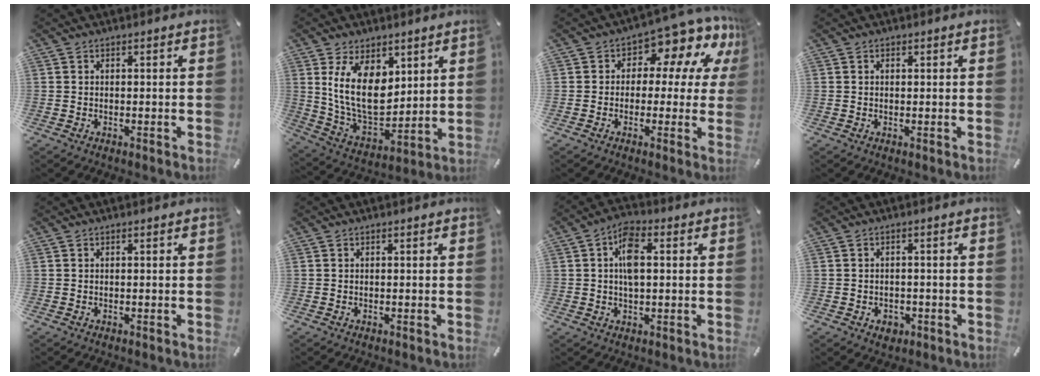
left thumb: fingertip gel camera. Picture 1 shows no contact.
{"total": 14.8, "force": [5.3, 9.9, 9.7], "torque": [-0.204, -0.033, 0.097]}
{"total": 8.9, "force": [5.1, 5.0, 5.2], "torque": [-0.073, -0.052, 0.090]}
{"total": 0.6, "force": [0.2, 0.5, 0.3], "torque": [-0.006, 0.004, 0.002]}
{"total": 0.0}
{"total": 0.0}
{"total": 7.0, "force": [1.1, 3.7, 5.9], "torque": [-0.107, 0.006, 0.014]}
{"total": 3.0, "force": [-1.2, 2.4, 1.3], "torque": [-0.023, 0.005, -0.023]}